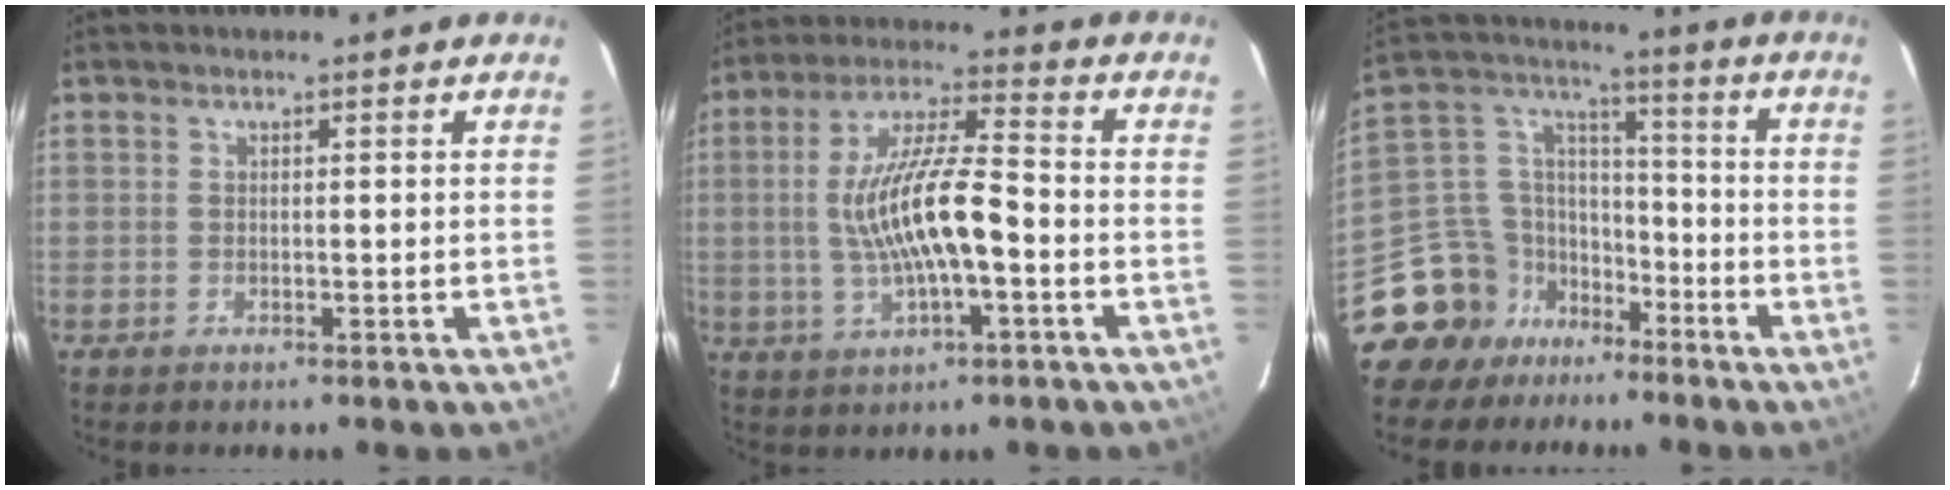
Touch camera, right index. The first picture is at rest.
{"total": 13.4, "force": [-2.1, 3.3, 12.9], "torque": [-0.247, 0.007, -0.035]}
{"total": 13.9, "force": [-10.3, 9.0, 2.2], "torque": [-0.077, 0.066, -0.177]}